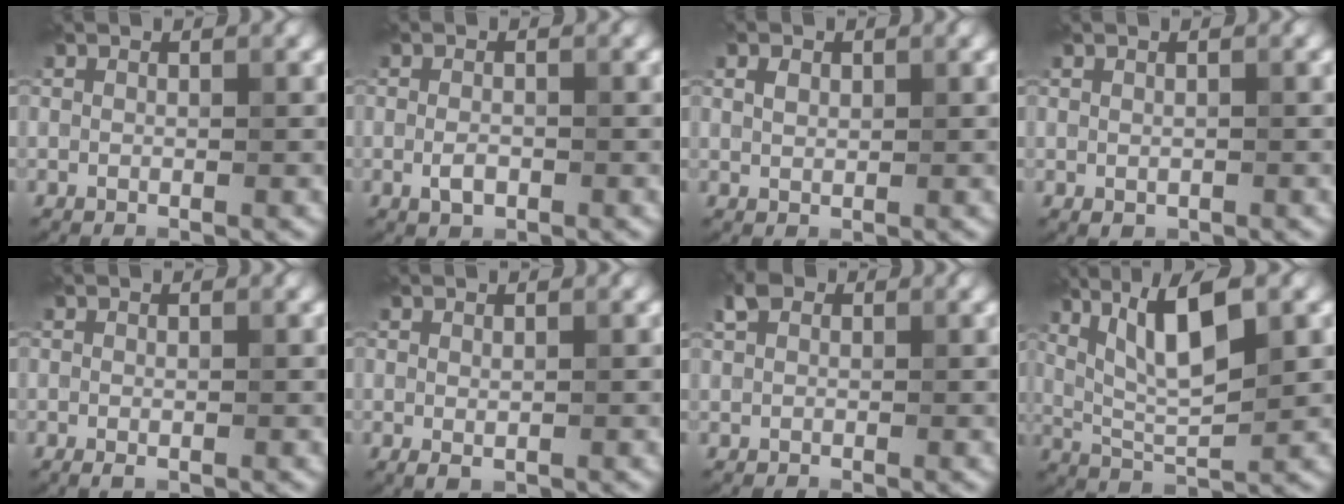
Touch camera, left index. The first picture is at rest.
{"total": 1.6, "force": [-0.5, 0.9, 1.2], "torque": [-0.024, -0.001, -0.011]}
{"total": 1.5, "force": [0.6, 1.1, 0.8], "torque": [-0.015, 0.003, 0.011]}
{"total": 0.6, "force": [0.0, 0.4, 0.5], "torque": [-0.008, -0.001, 0.002]}
{"total": 0.9, "force": [-0.4, 0.2, 0.8], "torque": [-0.013, -0.004, -0.005]}
{"total": 0.9, "force": [0.0, 0.3, 0.8], "torque": [-0.013, -0.001, 0.003]}
{"total": 1.6, "force": [0.5, 1.4, 0.7], "torque": [-0.010, 0.004, 0.002]}
{"total": 7.6, "force": [2.8, 2.1, 6.7], "torque": [-0.123, 0.002, 0.054]}